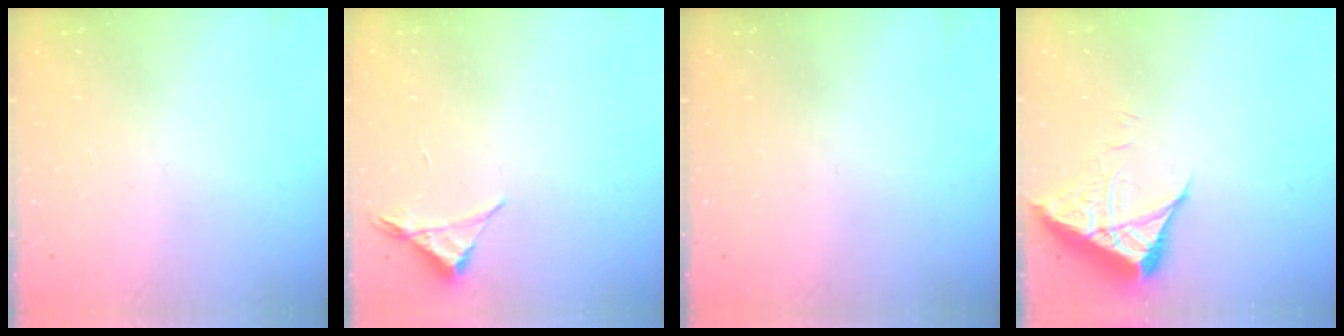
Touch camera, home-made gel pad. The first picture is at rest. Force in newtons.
{"total": 3.5, "press": 3.5, "slide": 0.6}
{"total": 0.0}
{"total": 6.1, "press": 6.1, "slide": 0.7}